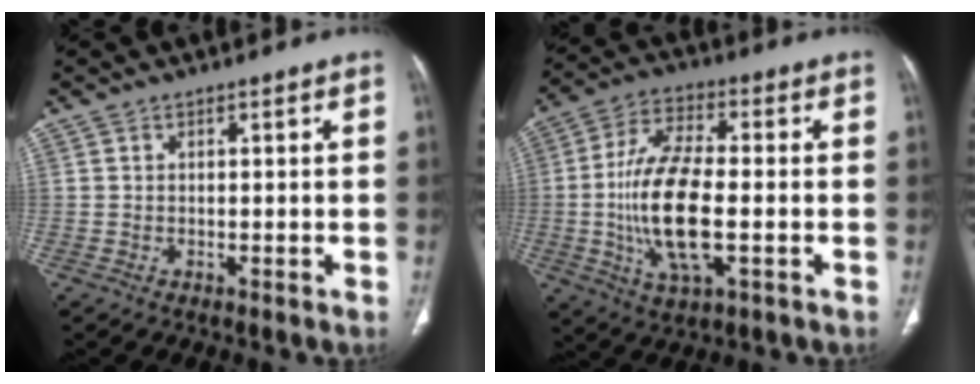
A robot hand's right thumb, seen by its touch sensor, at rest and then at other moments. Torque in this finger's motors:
{"motor_torque": [0.96, 2.33, 1.77, -0.09, 0.49]}